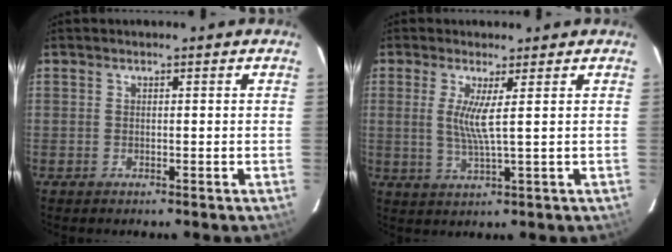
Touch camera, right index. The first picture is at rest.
{"total": 4.6, "force": [1.1, -0.5, 4.4], "torque": [-0.084, -0.009, 0.017]}